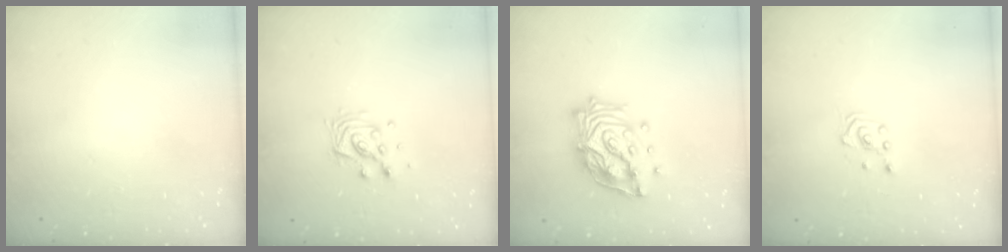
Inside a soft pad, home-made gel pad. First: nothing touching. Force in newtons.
{"total": 9.8, "press": 9.8, "slide": 0.6}
{"total": 15.2, "press": 15.1, "slide": 1.7}
{"total": 2.0, "press": 2.0, "slide": 0.3}